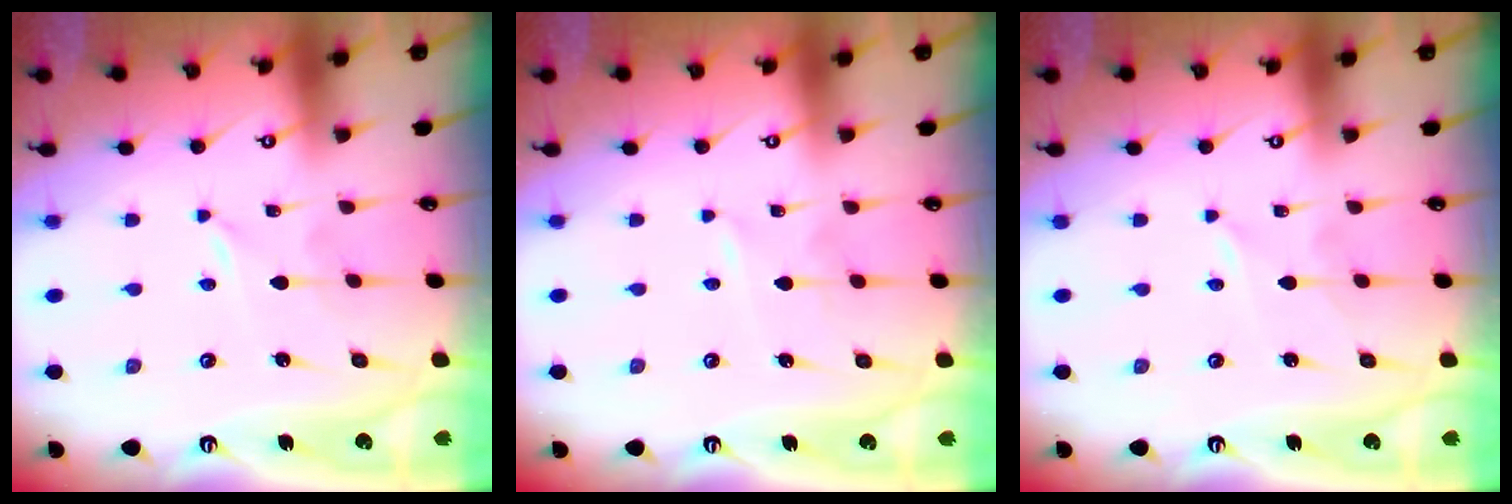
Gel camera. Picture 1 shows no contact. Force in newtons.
{"total": 1.5, "press": 1.5, "slide": 0.2}
{"total": 0.8, "press": 0.8, "slide": 0.1}